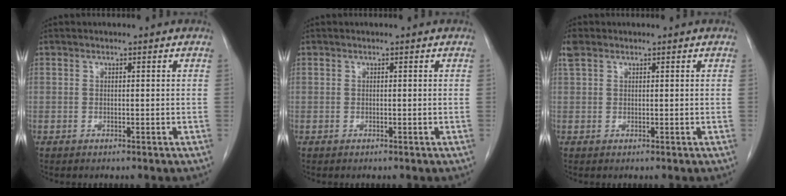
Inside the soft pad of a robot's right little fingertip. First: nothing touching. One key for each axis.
{"total": 0.0}
{"total": 2.0, "fx": 1.3, "fy": 1.2, "fz": 1.0, "tx": -0.028, "ty": 0.022, "tz": 0.029}